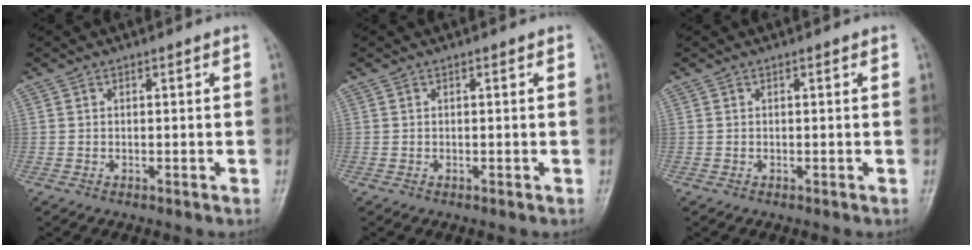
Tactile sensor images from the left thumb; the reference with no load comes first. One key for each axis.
{"total": 0.0}
{"total": 0.0}